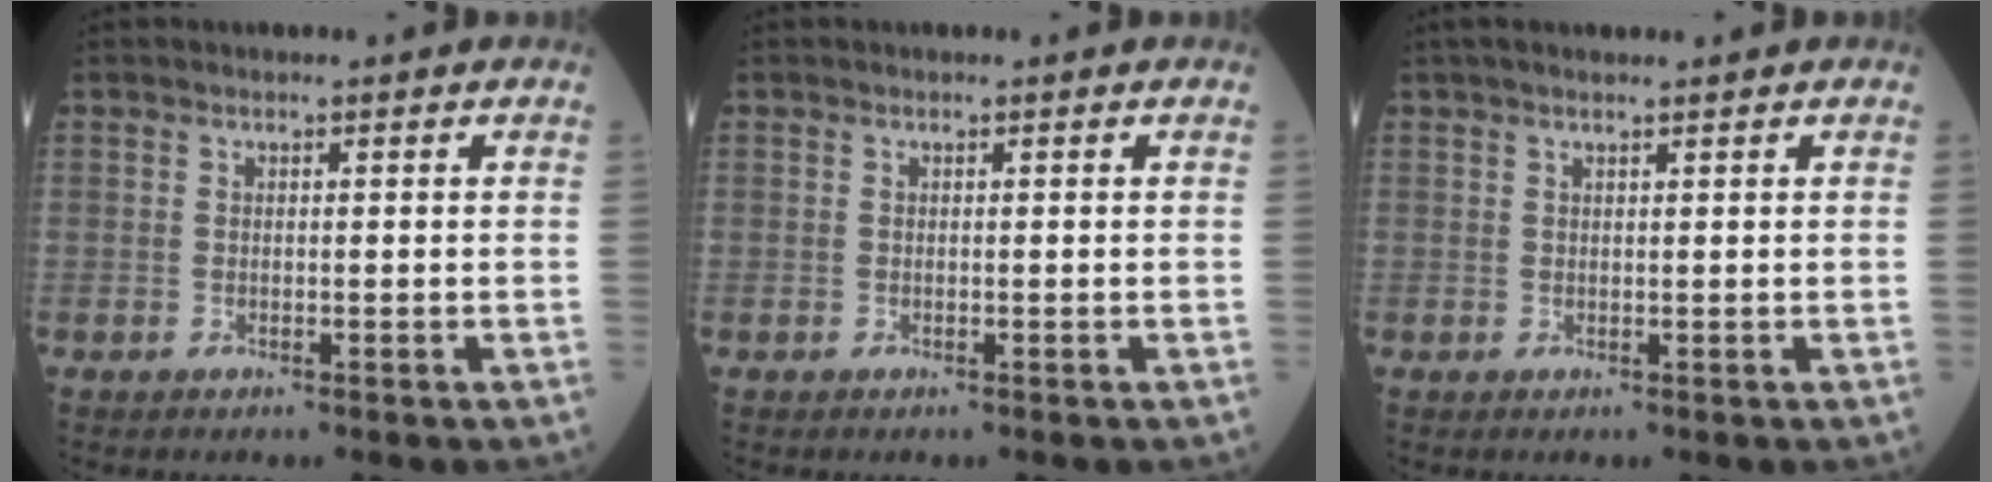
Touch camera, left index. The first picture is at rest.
{"total": 0.0}
{"total": 3.6, "force": [2.9, 0.1, 2.1], "torque": [-0.029, 0.026, 0.048]}